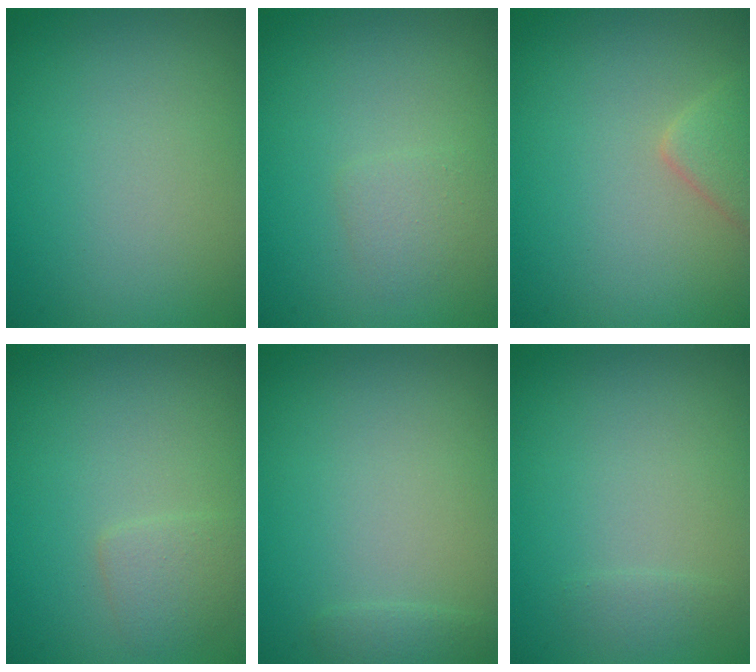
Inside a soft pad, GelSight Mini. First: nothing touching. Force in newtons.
{"total": 1.2, "press": 1.2, "slide": 0.0}
{"total": 2.0, "press": 2.0, "slide": 0.1}
{"total": 1.5, "press": 1.5, "slide": 0.1}
{"total": 0.8, "press": 0.8, "slide": 0.1}
{"total": 0.6, "press": 0.6, "slide": 0.0}